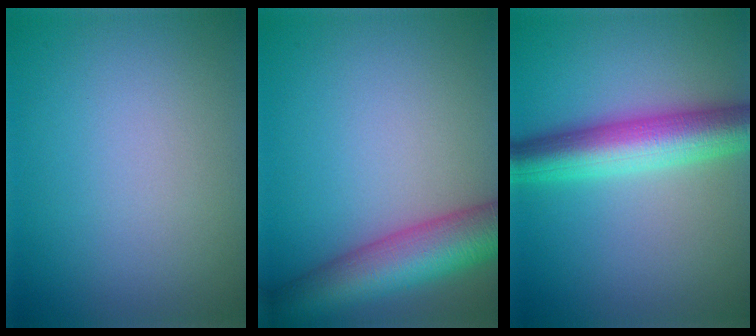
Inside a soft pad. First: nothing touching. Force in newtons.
{"total": 8.4, "press": 8.4, "slide": 0.4}
{"total": 7.0, "press": 7.0, "slide": 0.1}